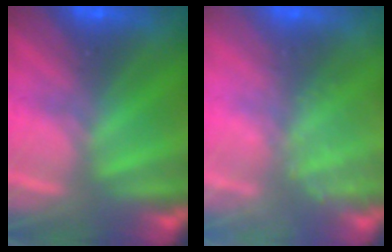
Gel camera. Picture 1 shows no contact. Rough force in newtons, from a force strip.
{"total": 2.4}